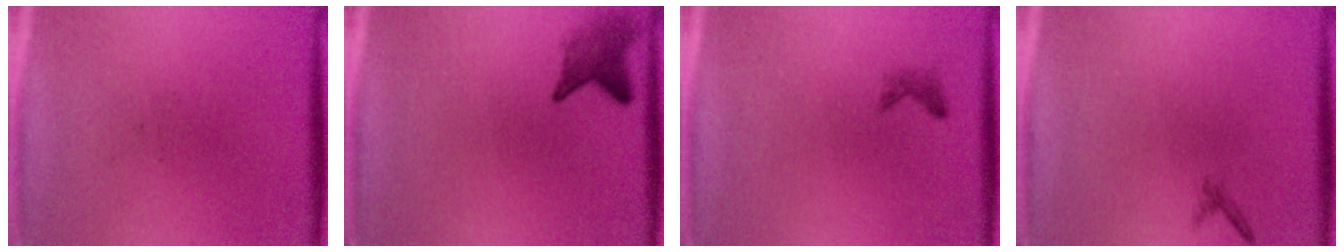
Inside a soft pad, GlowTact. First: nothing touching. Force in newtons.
{"total": 2.9}
{"total": 0.8}
{"total": 0.6}